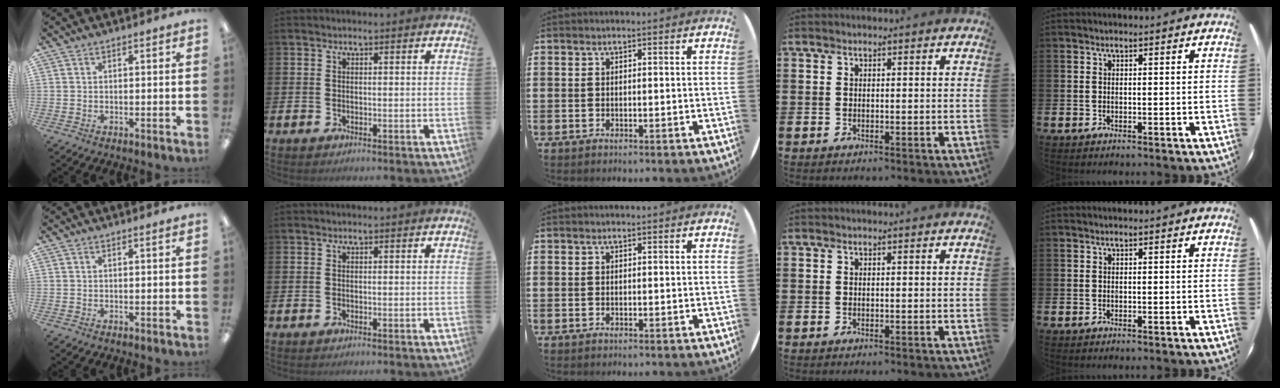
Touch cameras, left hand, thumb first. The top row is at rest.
{}